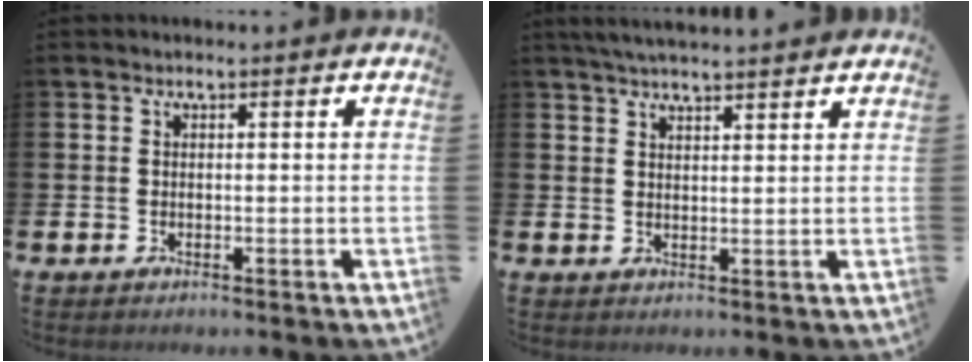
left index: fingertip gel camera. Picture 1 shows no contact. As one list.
[{"total": 3.6, "force": [3.5, -0.2, 0.8], "torque": [-0.017, -0.010, 0.063]}]